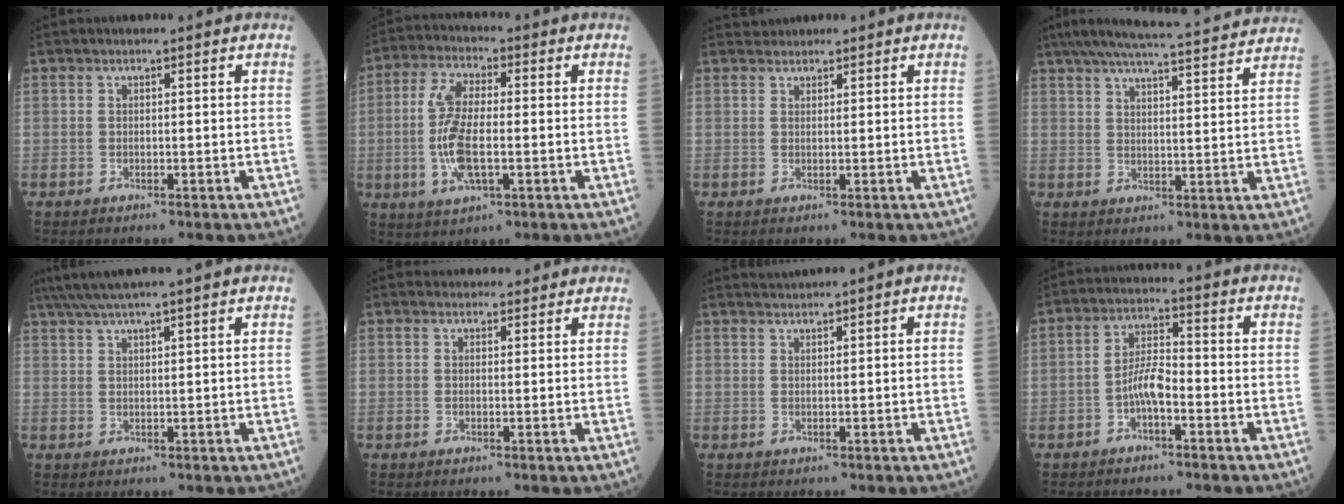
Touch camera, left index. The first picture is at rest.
{"total": 9.5, "force": [-1.4, 3.0, 8.9], "torque": [-0.196, -0.005, -0.028]}
{"total": 1.4, "force": [1.3, 0.4, -0.3], "torque": [-0.004, 0.013, 0.025]}
{"total": 20.0, "force": [18.5, 0.5, 7.8], "torque": [-0.129, 0.014, 0.242]}
{"total": 8.2, "force": [6.9, -1.1, 4.3], "torque": [-0.074, 0.029, 0.110]}
{"total": 4.2, "force": [3.9, 1.5, 0.4], "torque": [0.001, 0.012, 0.047]}
{"total": 1.4, "force": [1.3, -0.7, -0.1], "torque": [-0.002, 0.008, 0.032]}
{"total": 4.6, "force": [-2.1, 1.3, 3.9], "torque": [-0.079, 0.008, -0.041]}